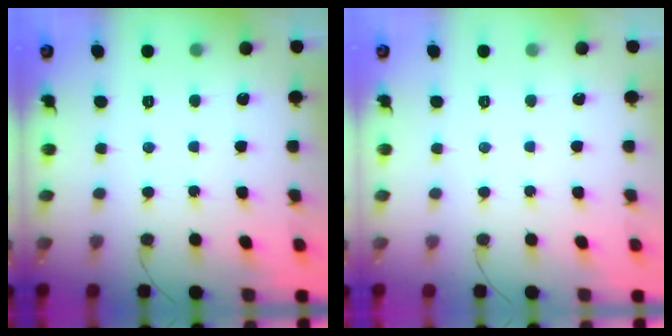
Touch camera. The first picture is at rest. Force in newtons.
{"total": 0.0}